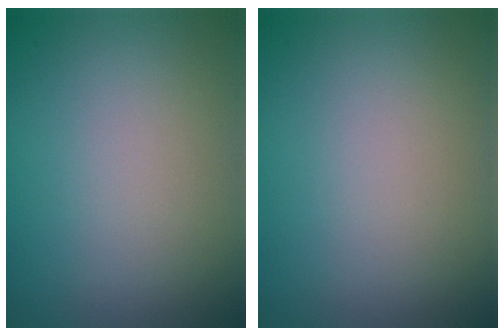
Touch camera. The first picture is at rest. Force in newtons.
{"total": 0.0}